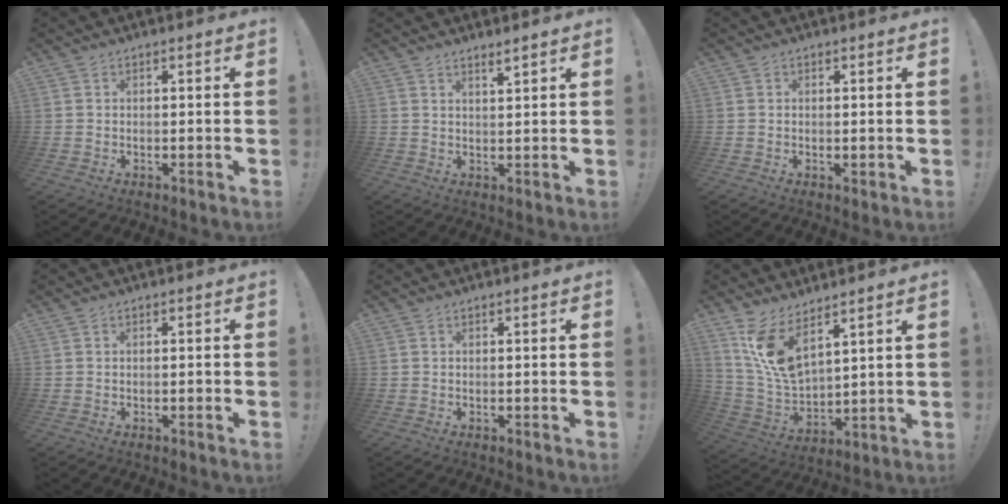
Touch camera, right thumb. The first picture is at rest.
{"total": 2.6, "force": [2.2, -0.2, 1.3], "torque": [-0.014, -0.018, 0.035]}
{"total": 0.8, "force": [0.4, 0.6, 0.3], "torque": [0.000, -0.001, 0.006]}
{"total": 0.6, "force": [-0.5, 0.1, 0.4], "torque": [-0.009, 0.003, -0.007]}
{"total": 0.0}
{"total": 13.0, "force": [8.9, 5.1, 8.0], "torque": [-0.154, -0.065, 0.168]}